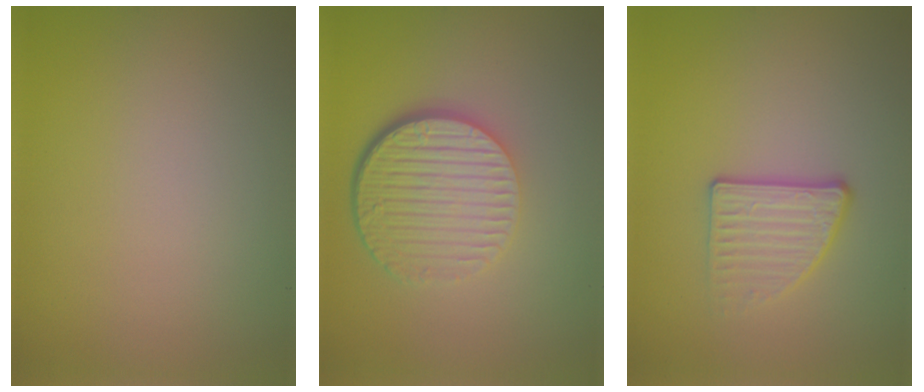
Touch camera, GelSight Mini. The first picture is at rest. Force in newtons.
{"total": 6.7, "press": 4.5, "slide": 5.0}
{"total": 2.8, "press": 2.3, "slide": 1.5}